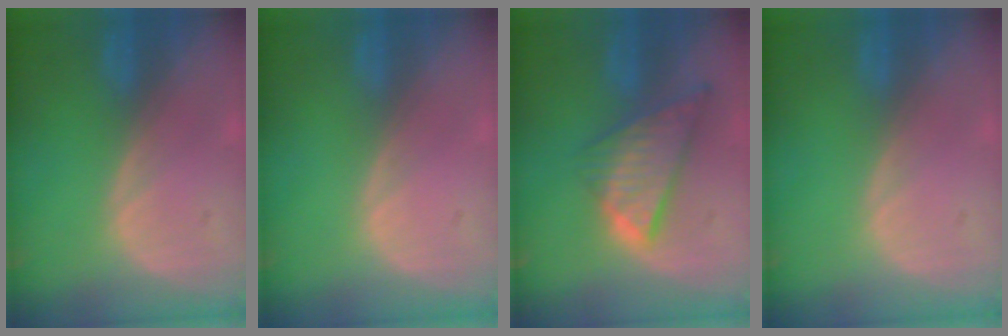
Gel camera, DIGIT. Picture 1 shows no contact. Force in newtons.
{"total": 0.0}
{"total": 8.6, "press": 7.3, "slide": 4.5}
{"total": 0.0}